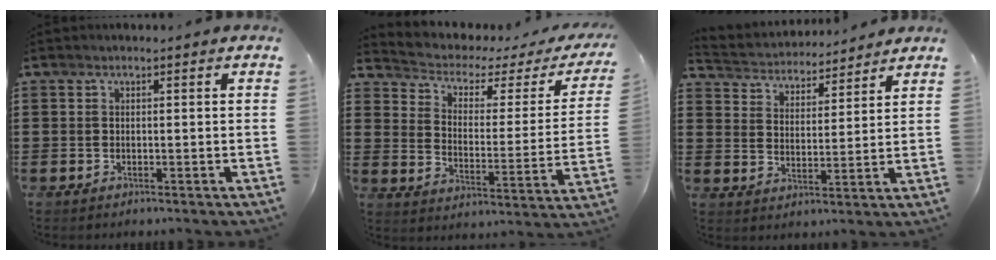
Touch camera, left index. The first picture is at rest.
{"total": 2.7, "force": [1.7, 1.5, 1.5], "torque": [-0.046, -0.018, 0.018]}
{"total": 3.9, "force": [3.9, 0.6, -0.4], "torque": [-0.019, -0.028, 0.063]}